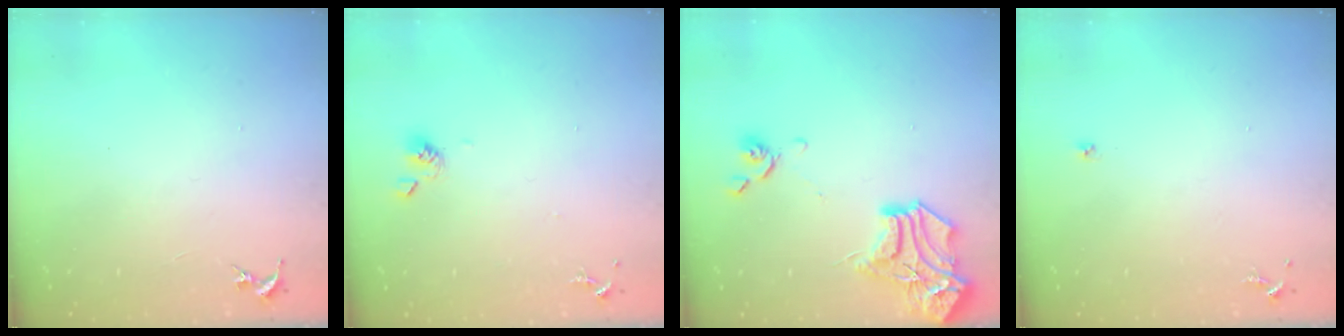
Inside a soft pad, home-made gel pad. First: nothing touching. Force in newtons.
{"total": 6.1, "press": 5.8, "slide": 2.1}
{"total": 16.8, "press": 16.7, "slide": 1.5}
{"total": 4.3, "press": 4.3, "slide": 0.4}